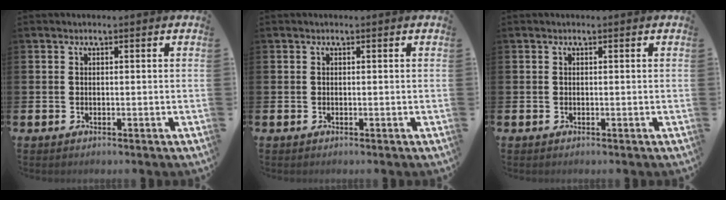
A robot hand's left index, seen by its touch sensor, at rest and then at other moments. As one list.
[{"total": 0.0}, {"total": 0.0}]